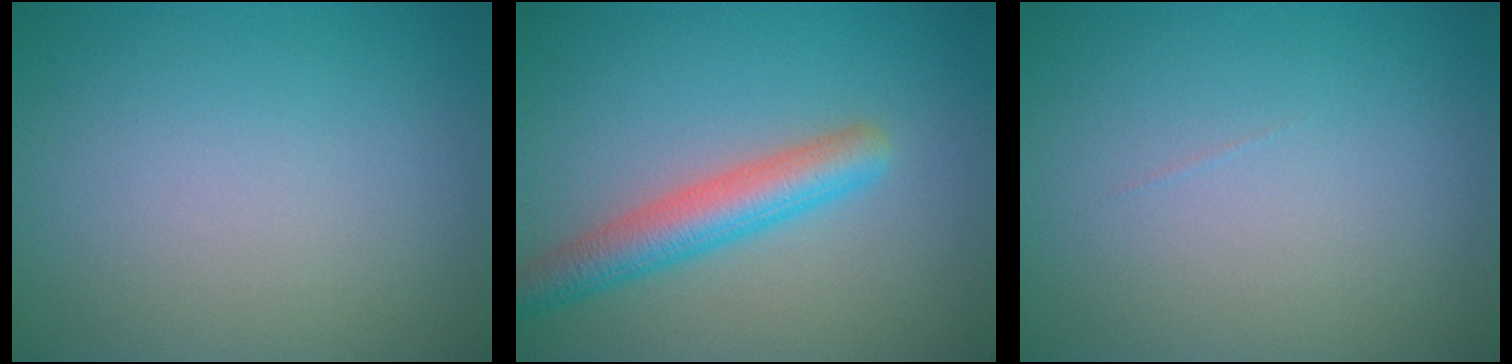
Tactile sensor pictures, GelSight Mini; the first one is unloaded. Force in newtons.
{"total": 4.4, "press": 4.4, "slide": 0.2}
{"total": 0.0}